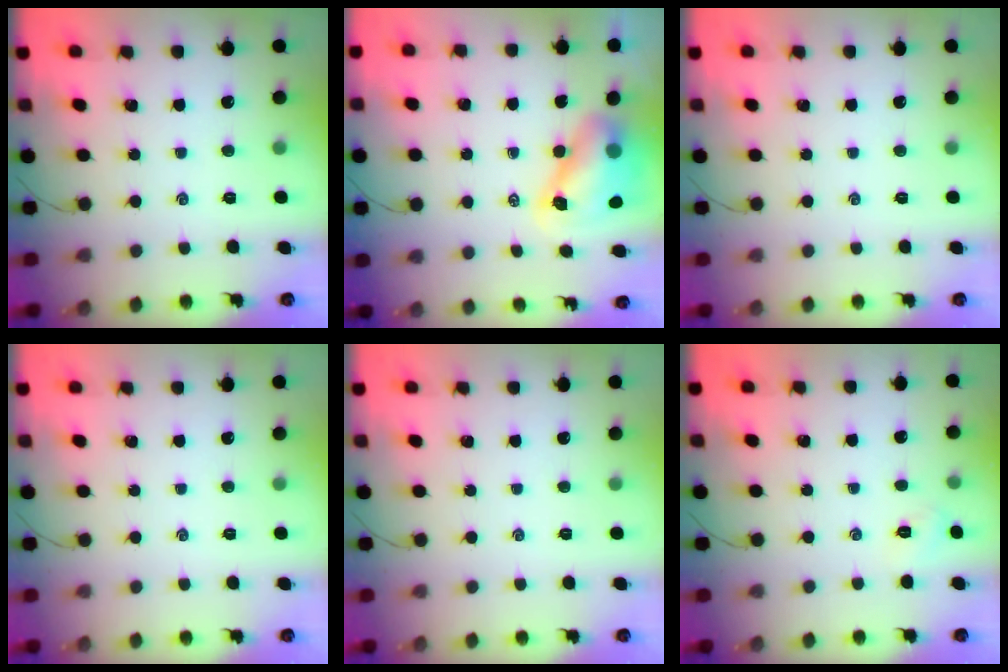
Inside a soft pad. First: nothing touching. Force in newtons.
{"total": 8.6, "press": 8.3, "slide": 2.3}
{"total": 0.0}
{"total": 0.0}
{"total": 0.0}
{"total": 2.6, "press": 2.4, "slide": 0.8}